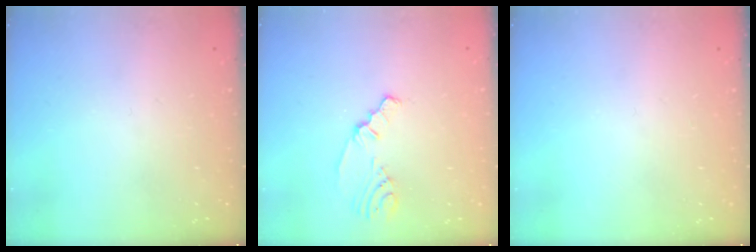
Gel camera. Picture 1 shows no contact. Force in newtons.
{"total": 2.1, "press": 1.6, "slide": 1.3}
{"total": 0.0}